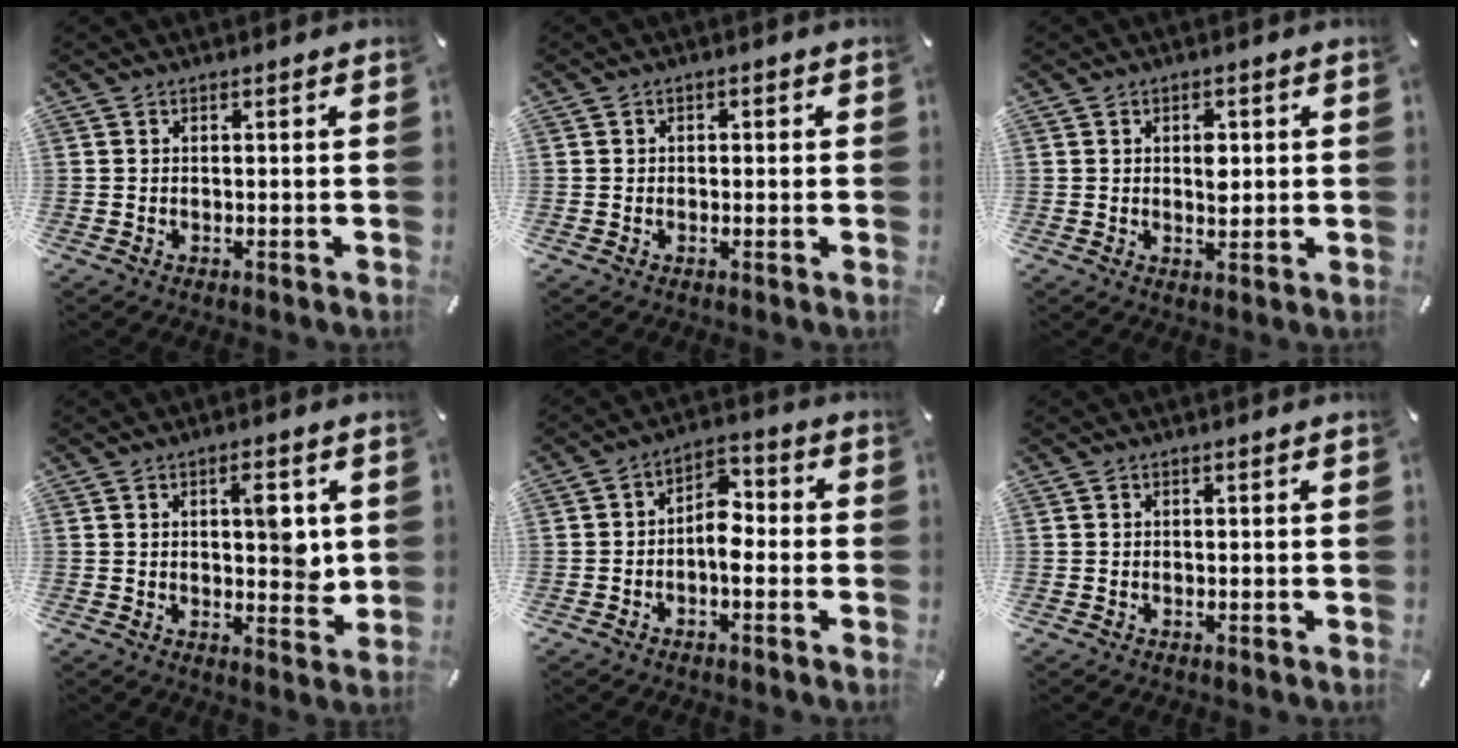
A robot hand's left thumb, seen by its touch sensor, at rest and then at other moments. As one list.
[{"total": 1.1, "force": [-0.3, 1.1, 0.0], "torque": [-0.001, 0.006, -0.008]}, {"total": 3.5, "force": [0.5, 2.3, 2.6], "torque": [-0.020, -0.006, 0.001]}, {"total": 7.1, "force": [1.8, 3.2, 6.1], "torque": [-0.070, -0.013, 0.021]}, {"total": 5.9, "force": [-2.2, 3.4, 4.3], "torque": [-0.073, 0.014, -0.043]}, {"total": 0.0}]